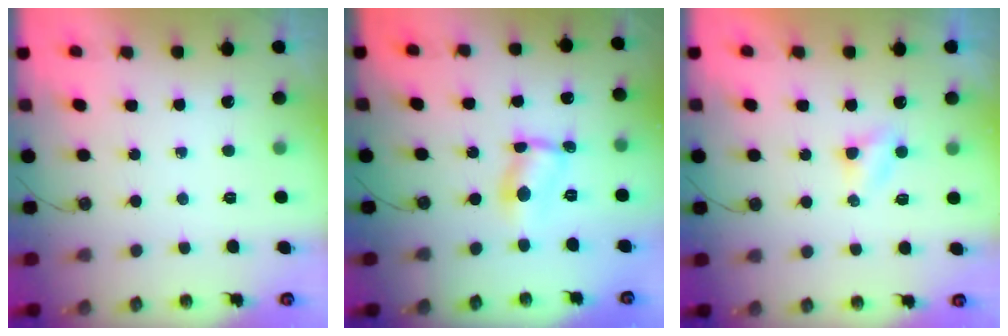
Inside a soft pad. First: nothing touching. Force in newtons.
{"total": 3.8, "press": 3.8, "slide": 0.1}
{"total": 3.3, "press": 3.3, "slide": 0.4}